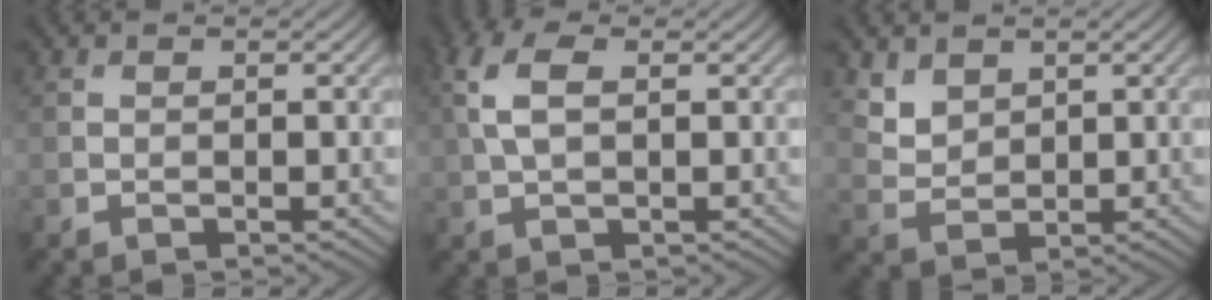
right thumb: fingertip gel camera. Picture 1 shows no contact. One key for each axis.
{"total": 5.1, "fx": 1.1, "fy": 2.6, "fz": 4.2, "tx": -0.112, "ty": 0.012, "tz": 0.019}
{"total": 3.4, "fx": 2.4, "fy": 2.1, "fz": 1.2, "tx": -0.040, "ty": -0.013, "tz": 0.059}